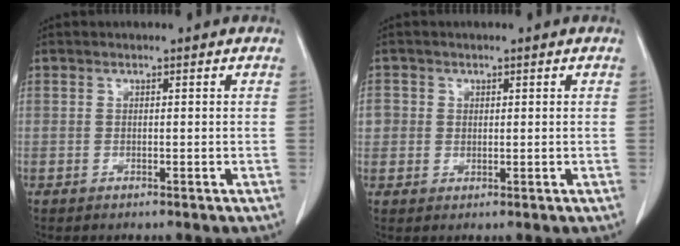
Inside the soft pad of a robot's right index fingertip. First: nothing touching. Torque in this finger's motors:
{"motor_torque": [0.11, 0.01, 0.11, 0.03]}